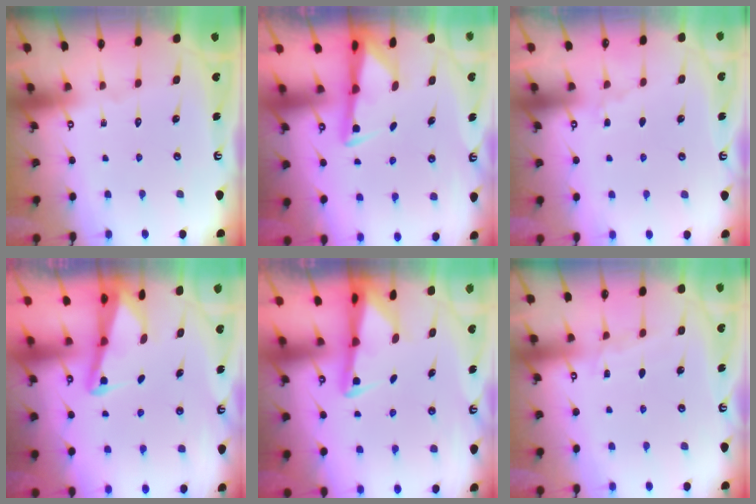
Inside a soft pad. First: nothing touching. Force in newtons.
{"total": 3.0, "press": 2.9, "slide": 0.6}
{"total": 4.0, "press": 4.0, "slide": 0.5}
{"total": 2.7, "press": 2.6, "slide": 0.6}
{"total": 2.3, "press": 2.2, "slide": 0.6}
{"total": 4.1, "press": 4.1, "slide": 0.6}